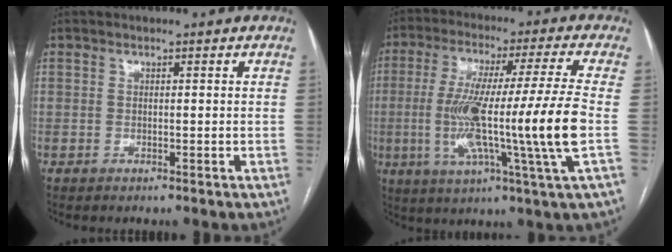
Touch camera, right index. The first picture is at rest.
{"total": 18.9, "force": [-2.7, -1.7, 18.6], "torque": [-0.320, -0.012, -0.058]}